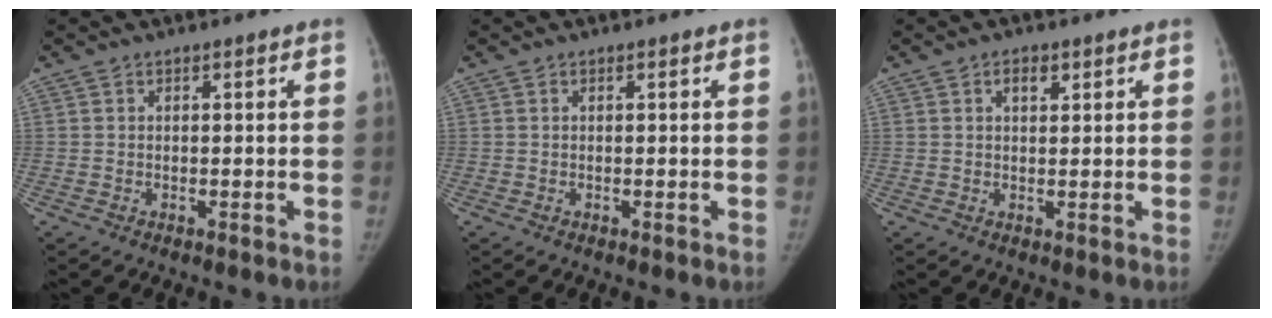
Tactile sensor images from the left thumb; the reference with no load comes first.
{"total": 0.0}
{"total": 2.7, "force": [1.4, 1.4, 1.8], "torque": [-0.020, -0.005, 0.022]}